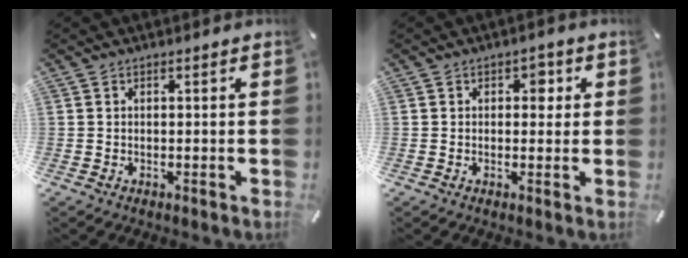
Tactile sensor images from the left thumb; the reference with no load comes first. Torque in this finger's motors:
{"motor_torque": [0.63, 0.91, 0.25, -0.30, 0.00]}